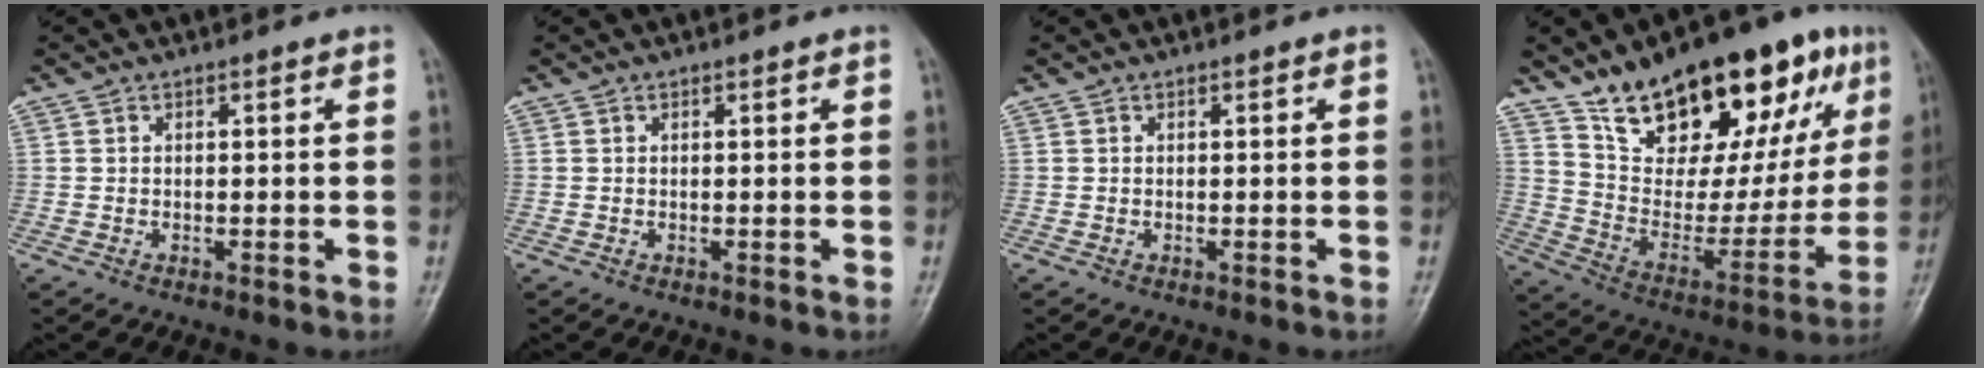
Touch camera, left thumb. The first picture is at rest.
{"total": 0.0}
{"total": 0.0}
{"total": 28.7, "force": [16.6, 12.3, 20.0], "torque": [-0.253, -0.042, 0.269]}